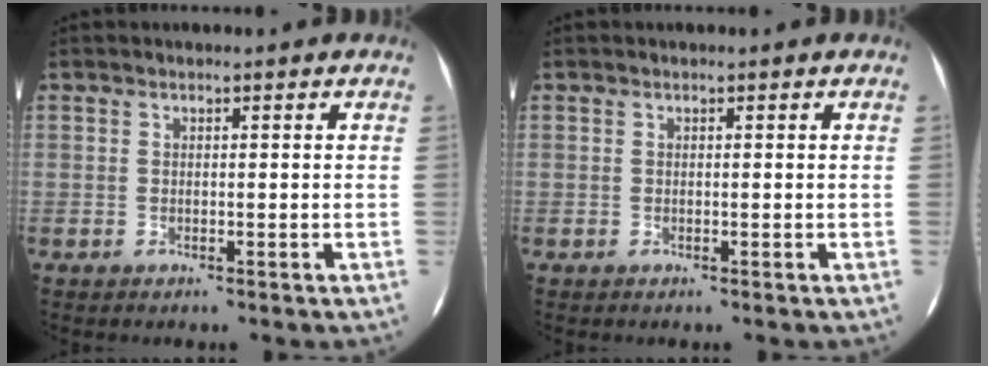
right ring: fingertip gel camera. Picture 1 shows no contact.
{"total": 0.0}